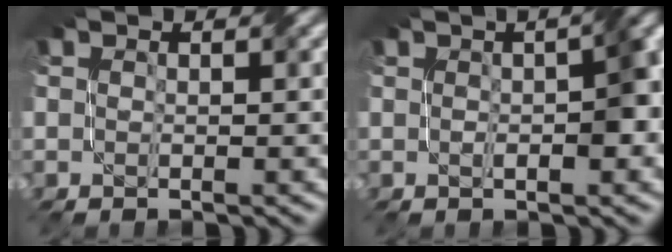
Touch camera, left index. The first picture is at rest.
{"total": 5.1, "force": [0.2, 1.6, 4.8], "torque": [-0.059, 0.011, 0.002]}